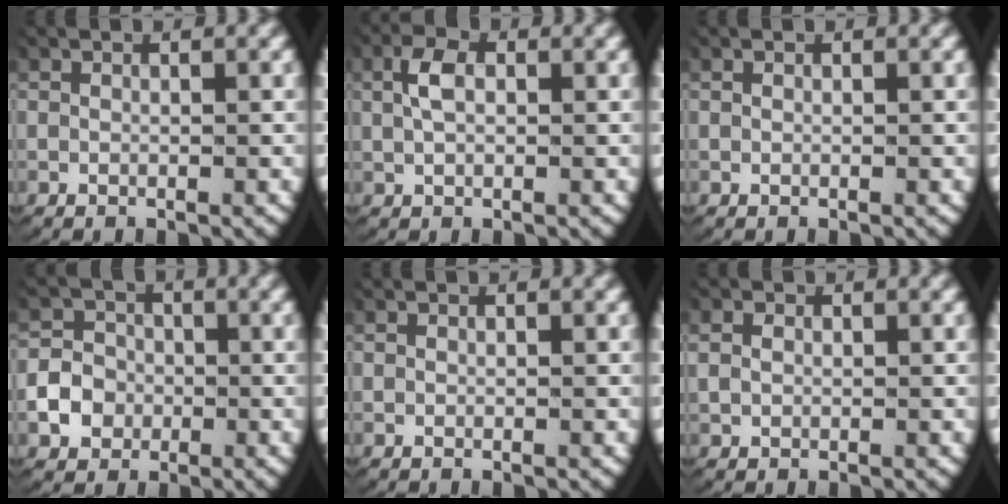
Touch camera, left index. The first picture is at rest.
{"total": 2.4, "force": [0.5, 1.4, 2.0], "torque": [-0.049, -0.001, 0.012]}
{"total": 0.0}
{"total": 6.1, "force": [-1.4, 5.6, 1.9], "torque": [-0.042, -0.011, -0.030]}
{"total": 0.0}
{"total": 1.2, "force": [0.3, 1.0, 0.6], "torque": [-0.023, -0.007, 0.012]}